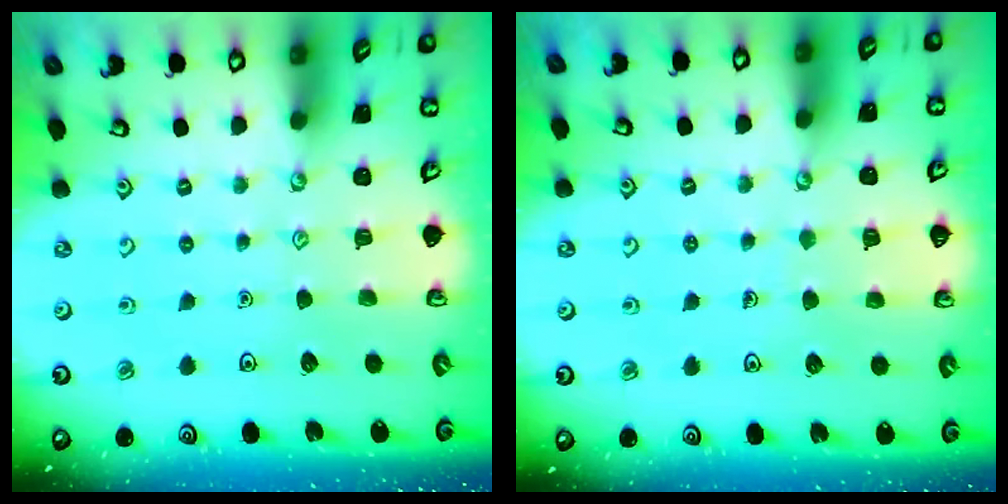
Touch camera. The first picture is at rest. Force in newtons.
{"total": 4.1, "press": 4.0, "slide": 0.4}